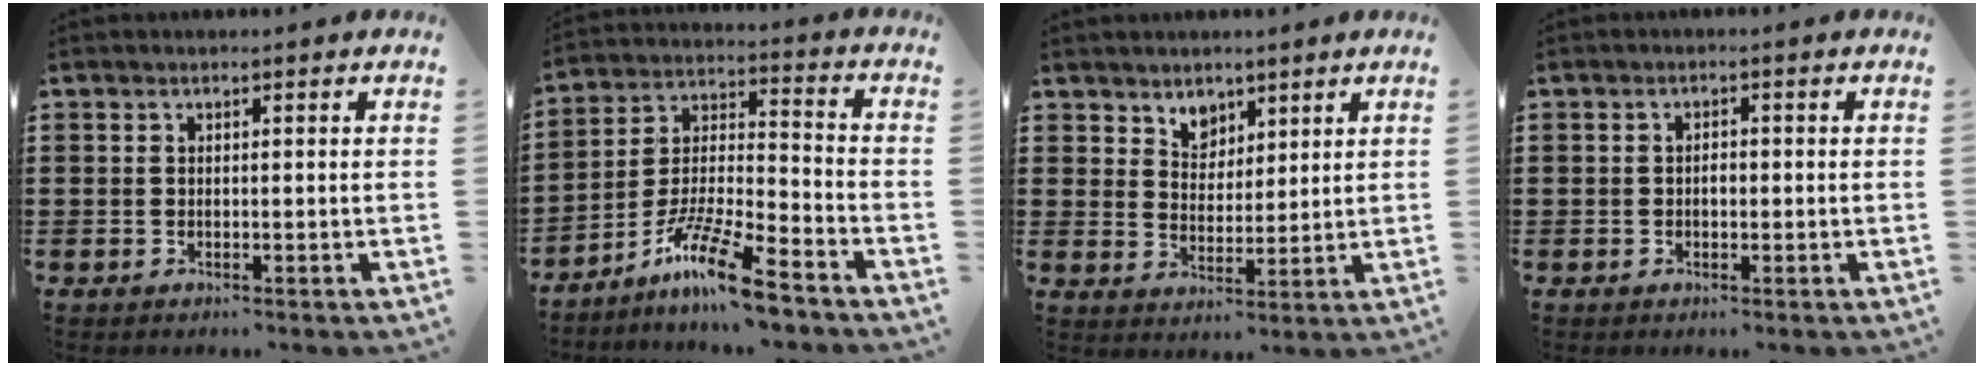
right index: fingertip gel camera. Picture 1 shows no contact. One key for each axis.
{"total": 11.6, "fx": -9.1, "fy": 1.0, "fz": 7.1, "tx": -0.137, "ty": 0.015, "tz": -0.178}
{"total": 4.0, "fx": 3.1, "fy": 2.5, "fz": 0.2, "tx": -0.019, "ty": 0.007, "tz": 0.059}
{"total": 1.4, "fx": -0.3, "fy": 0.7, "fz": 1.2, "tx": -0.024, "ty": 0.001, "tz": -0.005}